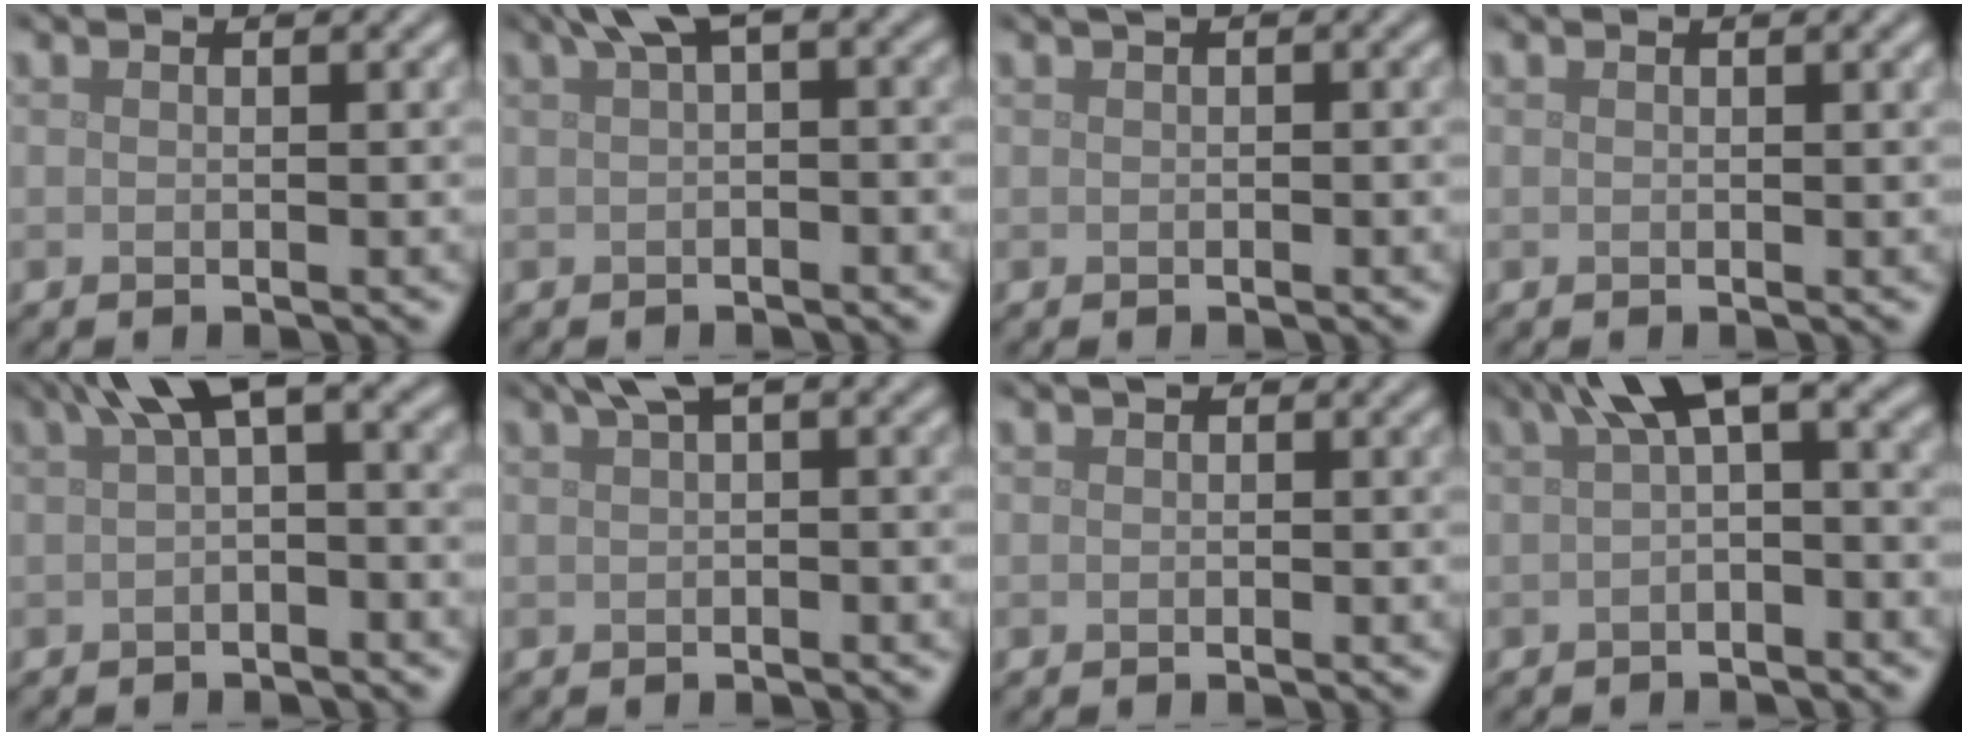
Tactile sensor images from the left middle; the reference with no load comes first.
{"total": 3.6, "force": [1.3, 1.0, 3.2], "torque": [-0.045, 0.012, 0.018]}
{"total": 0.9, "force": [0.2, 0.2, 0.8], "torque": [-0.012, 0.002, 0.003]}
{"total": 0.7, "force": [0.3, 0.2, 0.6], "torque": [-0.005, 0.003, 0.004]}
{"total": 5.1, "force": [1.5, 1.7, 4.6], "torque": [-0.057, 0.014, 0.015]}
{"total": 2.8, "force": [1.0, 0.7, 2.5], "torque": [-0.035, 0.011, 0.014]}
{"total": 0.6, "force": [0.0, 0.4, 0.4], "torque": [-0.003, -0.006, -0.003]}
{"total": 6.0, "force": [1.5, 2.2, 5.4], "torque": [-0.072, 0.014, 0.014]}